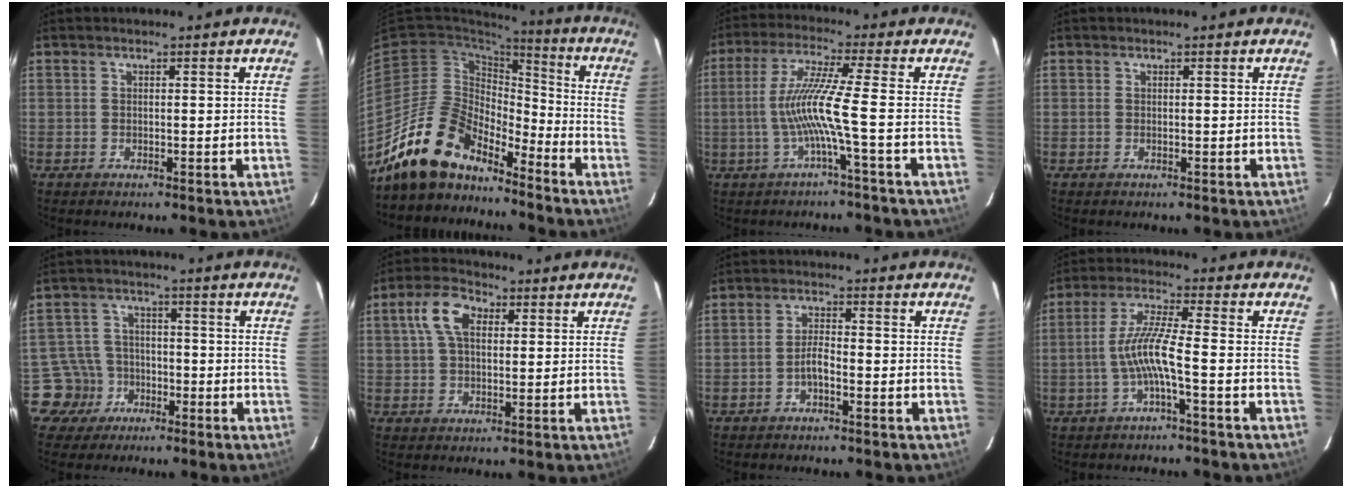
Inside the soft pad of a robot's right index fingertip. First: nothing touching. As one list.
[{"total": 15.6, "force": [-13.0, 6.2, 5.8], "torque": [-0.122, 0.010, -0.238]}, {"total": 8.9, "force": [-2.2, -1.8, 8.5], "torque": [-0.170, -0.003, -0.037]}, {"total": 0.0}, {"total": 6.4, "force": [-3.3, 5.4, -0.4], "torque": [-0.010, 0.027, -0.062]}, {"total": 7.2, "force": [2.1, 4.4, 5.4], "torque": [-0.105, 0.025, 0.038]}, {"total": 2.7, "force": [-1.7, 0.6, 2.0], "torque": [-0.044, 0.007, -0.033]}, {"total": 7.1, "force": [-2.4, -0.3, 6.7], "torque": [-0.148, 0.007, -0.042]}]